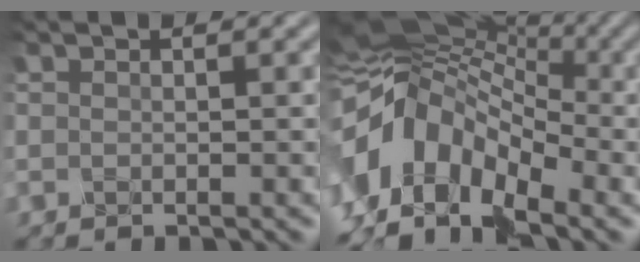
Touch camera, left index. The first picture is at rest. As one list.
[{"total": 10.2, "force": [-3.4, 6.8, 6.8], "torque": [-0.124, 0.017, -0.088]}]